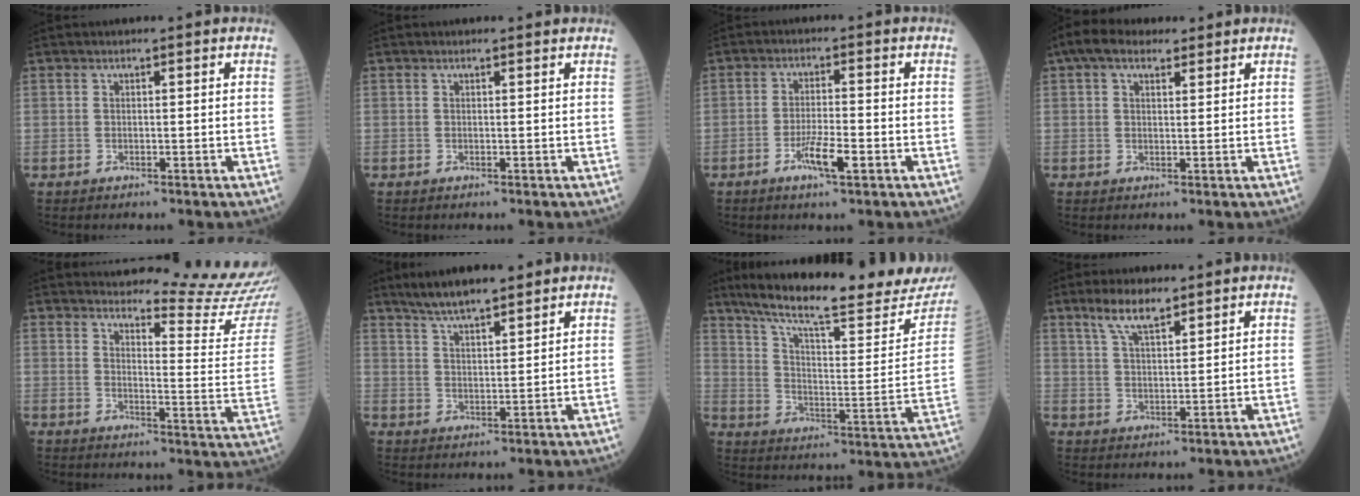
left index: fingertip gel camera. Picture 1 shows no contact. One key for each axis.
{"total": 0.6, "fx": 0.4, "fy": 0.4, "fz": -0.1, "tx": -0.006, "ty": 0.000, "tz": 0.005}
{"total": 4.7, "fx": -2.3, "fy": 0.7, "fz": 4.0, "tx": -0.080, "ty": -0.006, "tz": -0.041}
{"total": 5.5, "fx": 3.6, "fy": 2.9, "fz": 2.9, "tx": -0.066, "ty": 0.036, "tz": 0.070}
{"total": 16.1, "fx": 15.8, "fy": -1.6, "fz": 2.9, "tx": -0.040, "ty": -0.137, "tz": 0.174}
{"total": 7.9, "fx": 6.6, "fy": 1.3, "fz": 4.2, "tx": -0.081, "ty": 0.014, "tz": 0.120}
{"total": 26.3, "fx": 22.6, "fy": 2.8, "fz": 13.0, "tx": -0.214, "ty": -0.047, "tz": 0.310}
{"total": 5.4, "fx": 4.0, "fy": 1.5, "fz": 3.4, "tx": -0.076, "ty": 0.006, "tz": 0.079}